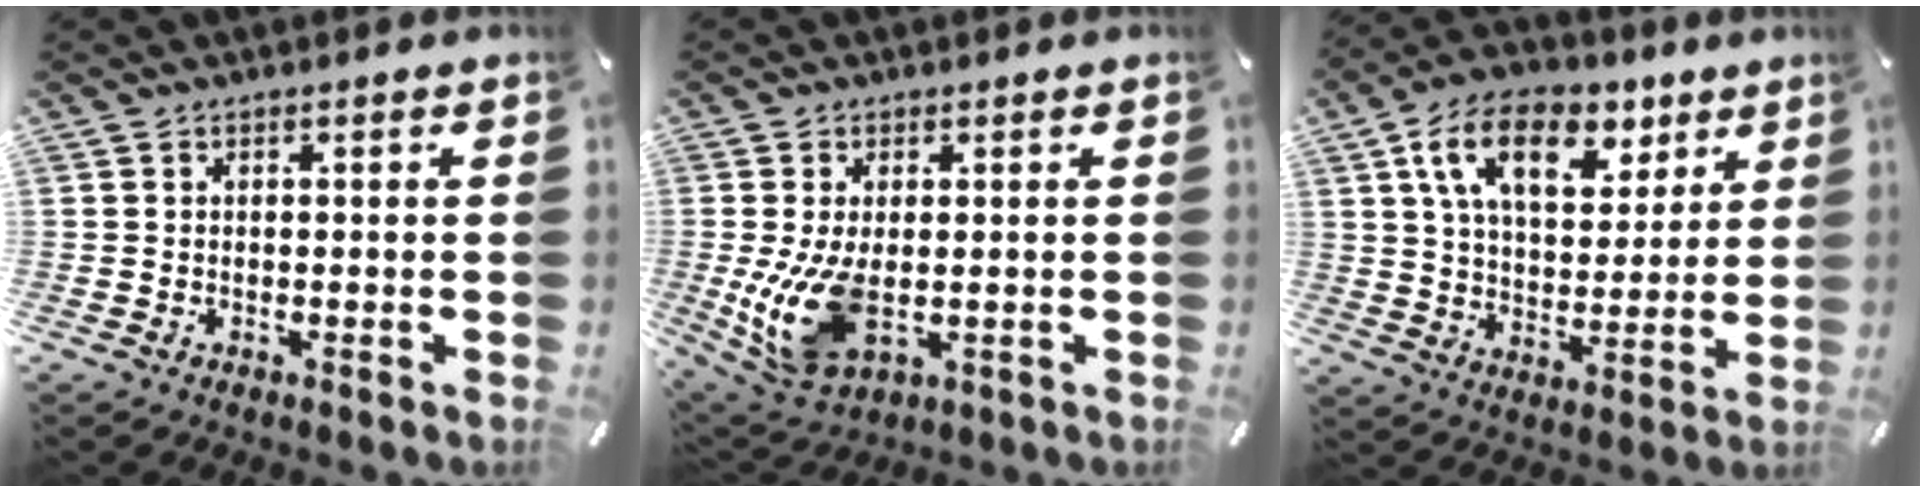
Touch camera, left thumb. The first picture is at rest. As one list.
[{"total": 11.5, "force": [-0.6, 6.6, 9.4], "torque": [-0.199, -0.022, -0.007]}, {"total": 15.8, "force": [8.1, 9.6, 9.5], "torque": [-0.163, -0.022, 0.146]}]